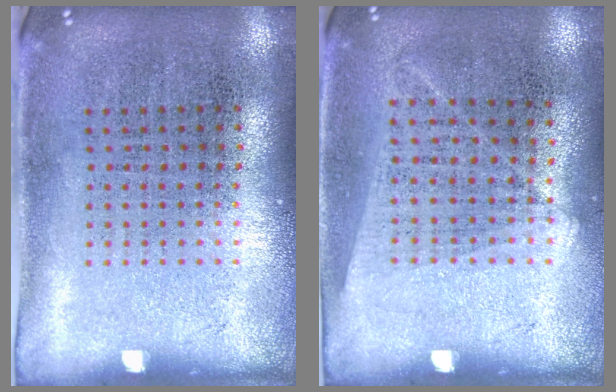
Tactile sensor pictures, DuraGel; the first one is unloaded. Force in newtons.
{"total": 1.2, "press": 1.1, "slide": 0.6}